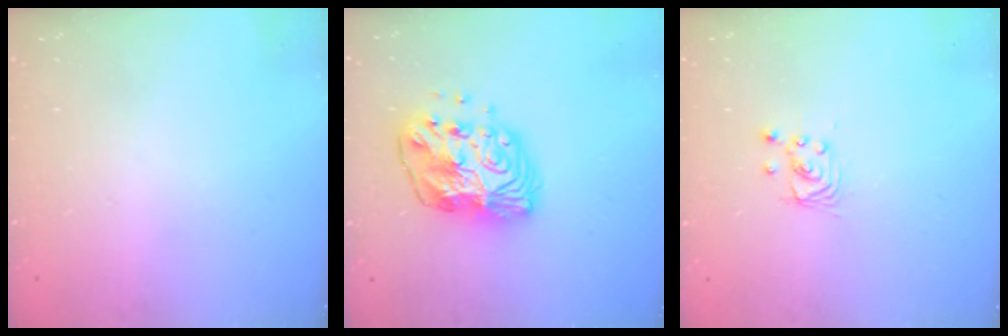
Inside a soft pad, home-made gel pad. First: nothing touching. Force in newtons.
{"total": 14.1, "press": 14.1, "slide": 1.2}
{"total": 2.8, "press": 2.8, "slide": 0.2}